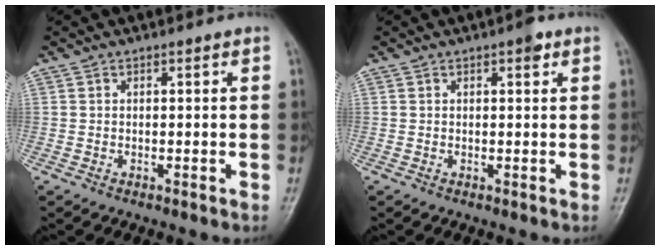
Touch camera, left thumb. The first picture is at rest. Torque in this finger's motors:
{"motor_torque": [0.51, 0.26, 0.68, -0.11, 0.00]}